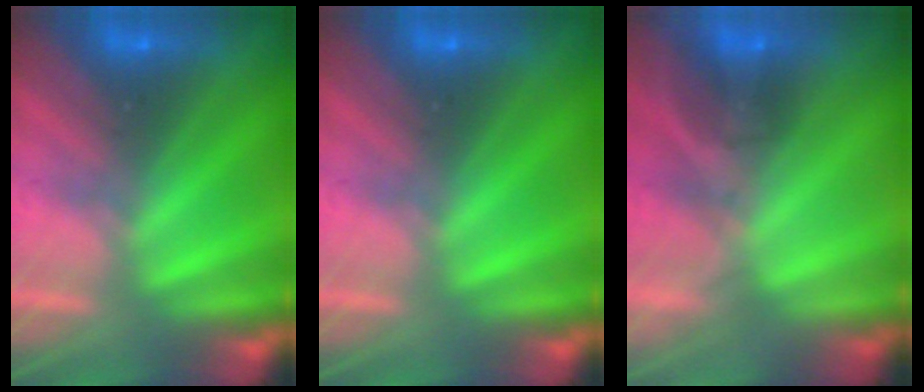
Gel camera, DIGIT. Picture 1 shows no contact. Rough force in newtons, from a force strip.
{"total": 0.0}
{"total": 1.7}